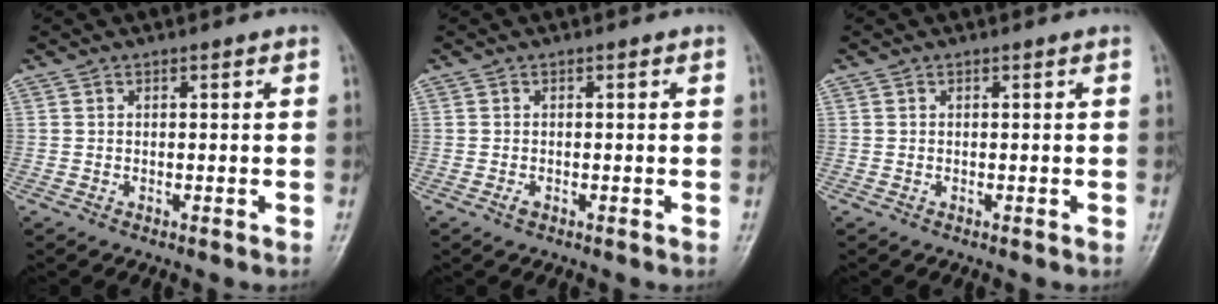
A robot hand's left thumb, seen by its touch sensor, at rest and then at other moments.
{"total": 0.9, "force": [-0.3, 0.6, 0.6], "torque": [-0.010, -0.002, -0.007]}
{"total": 0.0}